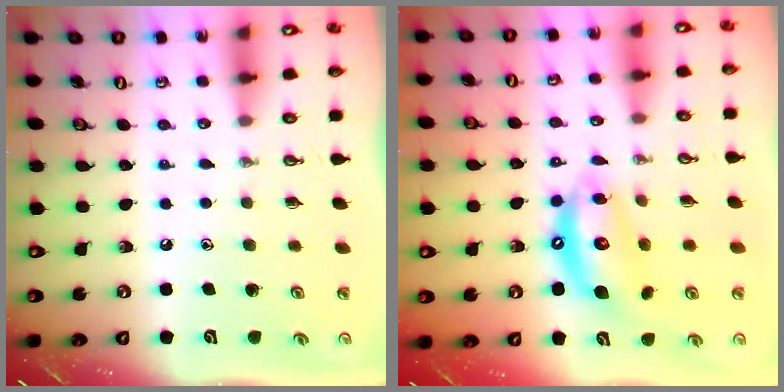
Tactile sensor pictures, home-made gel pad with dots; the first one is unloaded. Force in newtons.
{"total": 11.8, "press": 11.7, "slide": 1.2}